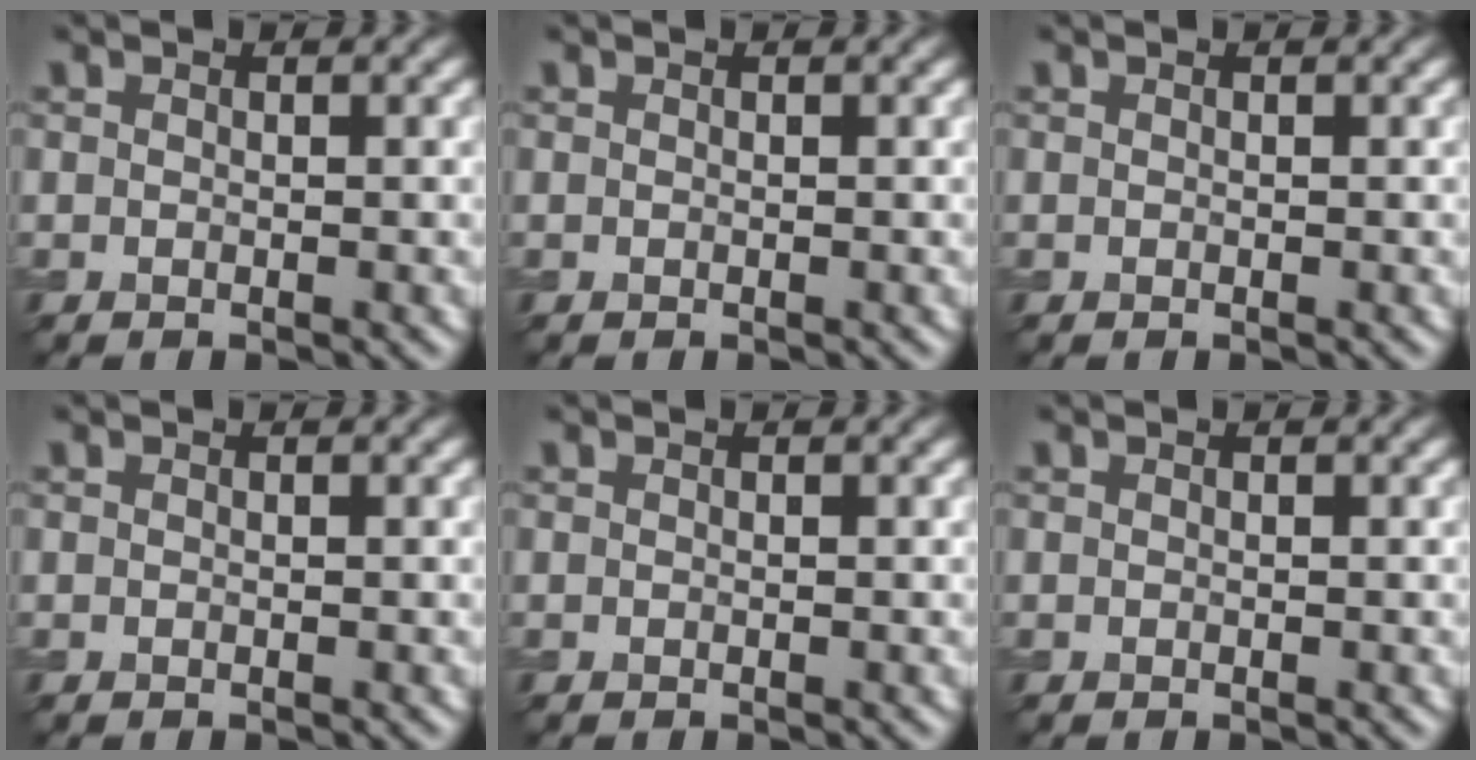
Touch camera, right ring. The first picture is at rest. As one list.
[{"total": 0.0}, {"total": 0.0}, {"total": 0.0}, {"total": 0.0}, {"total": 0.0}]